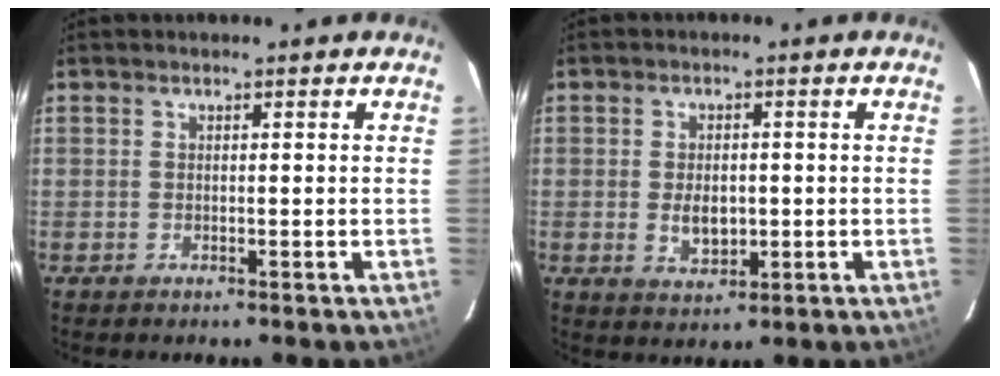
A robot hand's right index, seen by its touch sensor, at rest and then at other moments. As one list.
[{"total": 5.0, "force": [-0.6, 3.2, 3.8], "torque": [-0.071, -0.005, -0.004]}]